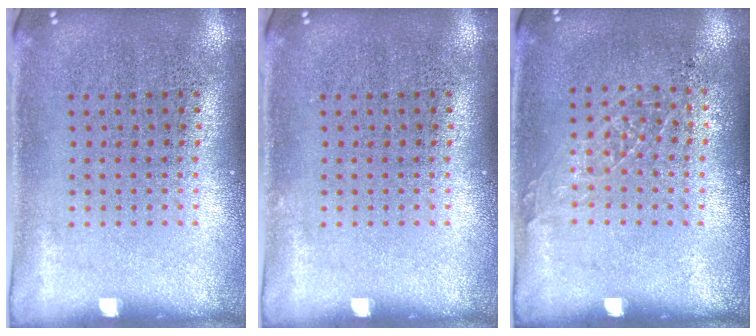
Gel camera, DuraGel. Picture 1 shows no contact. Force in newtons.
{"total": 0.0}
{"total": 0.9, "press": 0.8, "slide": 0.2}